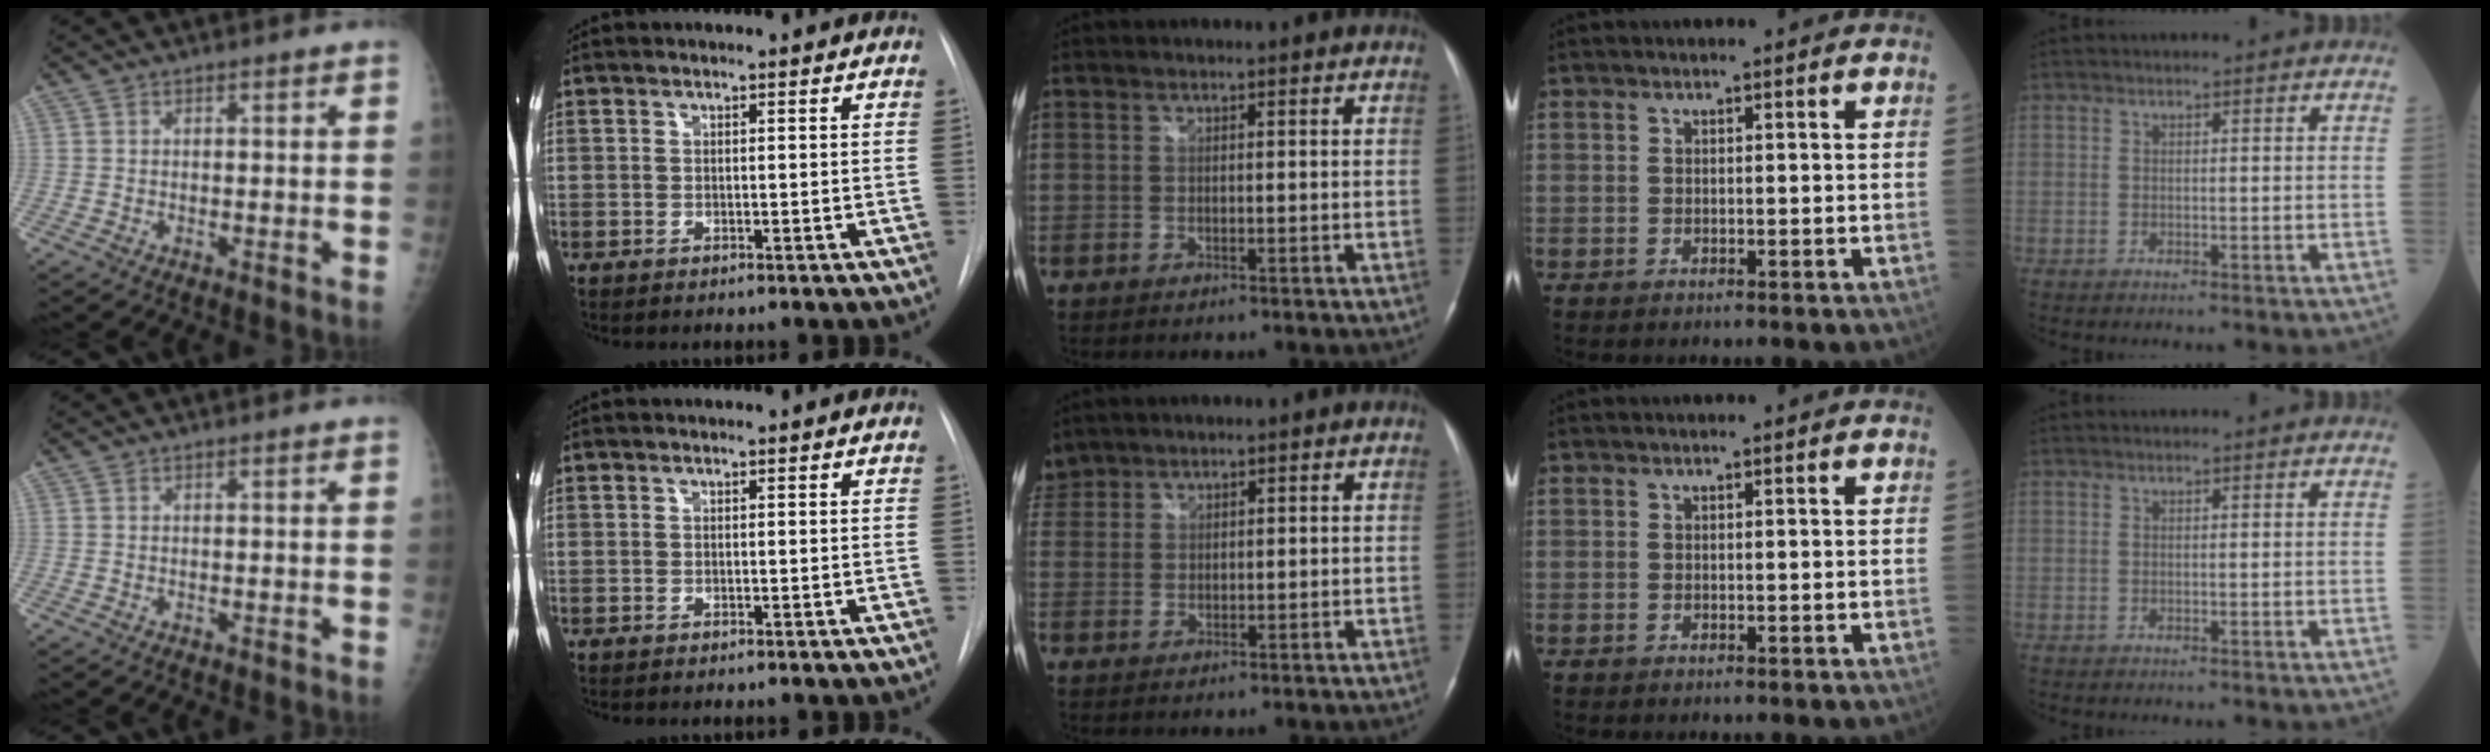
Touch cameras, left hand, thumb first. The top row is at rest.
{"middle": {"total": 3.3, "force": [2.9, 1.5, -0.2], "torque": [-0.001, 0.015, 0.061]}}